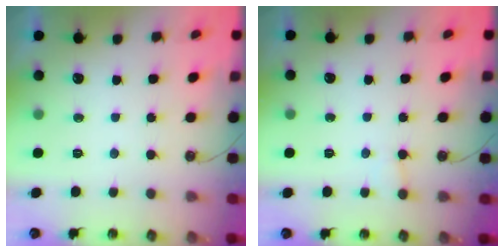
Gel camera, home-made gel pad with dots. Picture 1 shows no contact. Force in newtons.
{"total": 5.4, "press": 5.4, "slide": 0.5}